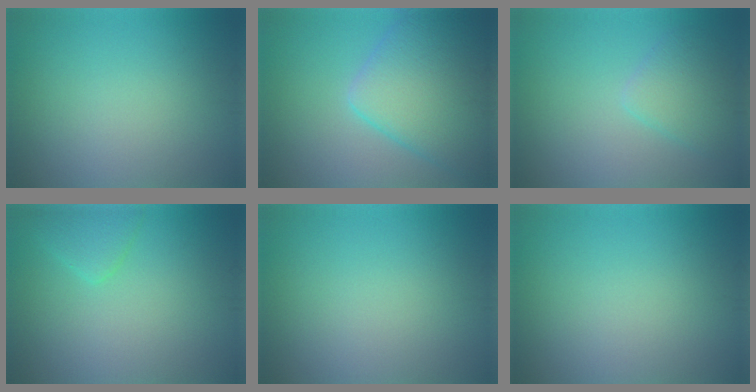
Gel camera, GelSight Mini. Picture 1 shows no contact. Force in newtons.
{"total": 8.8, "press": 8.8, "slide": 0.4}
{"total": 2.8, "press": 2.8, "slide": 0.2}
{"total": 2.0, "press": 2.0, "slide": 0.1}
{"total": 0.0}
{"total": 0.0}